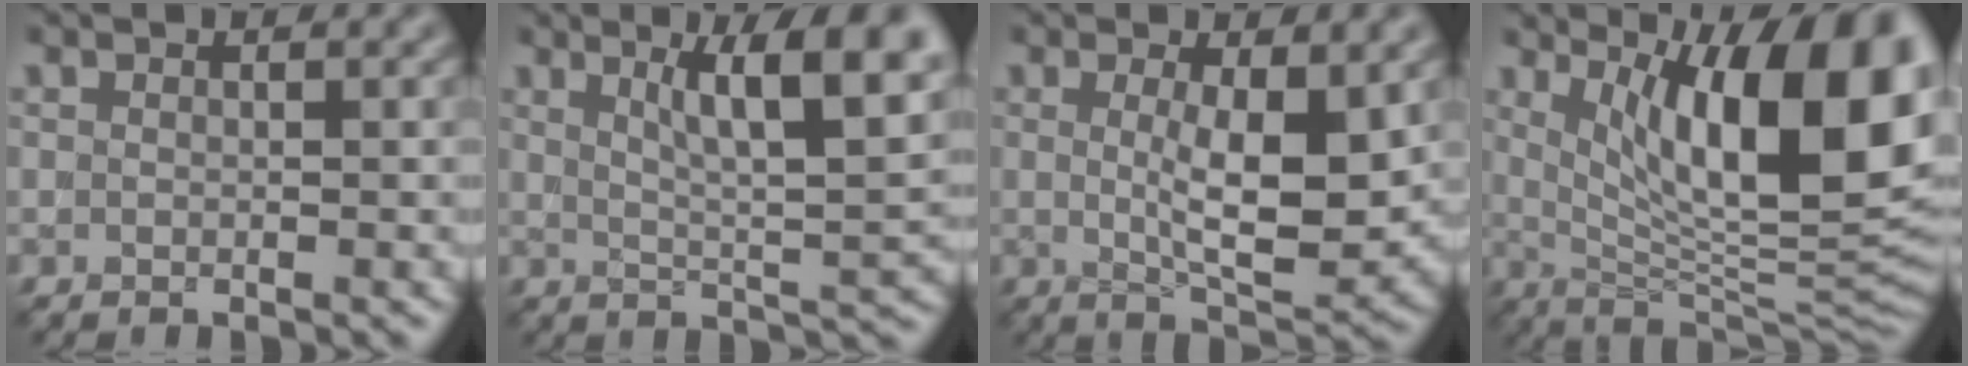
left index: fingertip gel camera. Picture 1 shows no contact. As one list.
[{"total": 9.0, "force": [4.3, 2.1, 7.6], "torque": [-0.097, 0.008, 0.069]}, {"total": 5.5, "force": [1.1, 1.4, 5.1], "torque": [-0.089, -0.010, 0.022]}, {"total": 14.9, "force": [5.5, 4.6, 13.1], "torque": [-0.158, -0.002, 0.089]}]